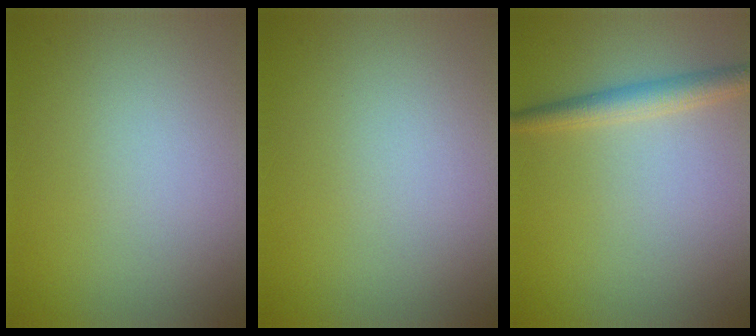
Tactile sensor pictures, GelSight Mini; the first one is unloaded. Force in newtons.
{"total": 0.0}
{"total": 2.4, "press": 2.4, "slide": 0.1}